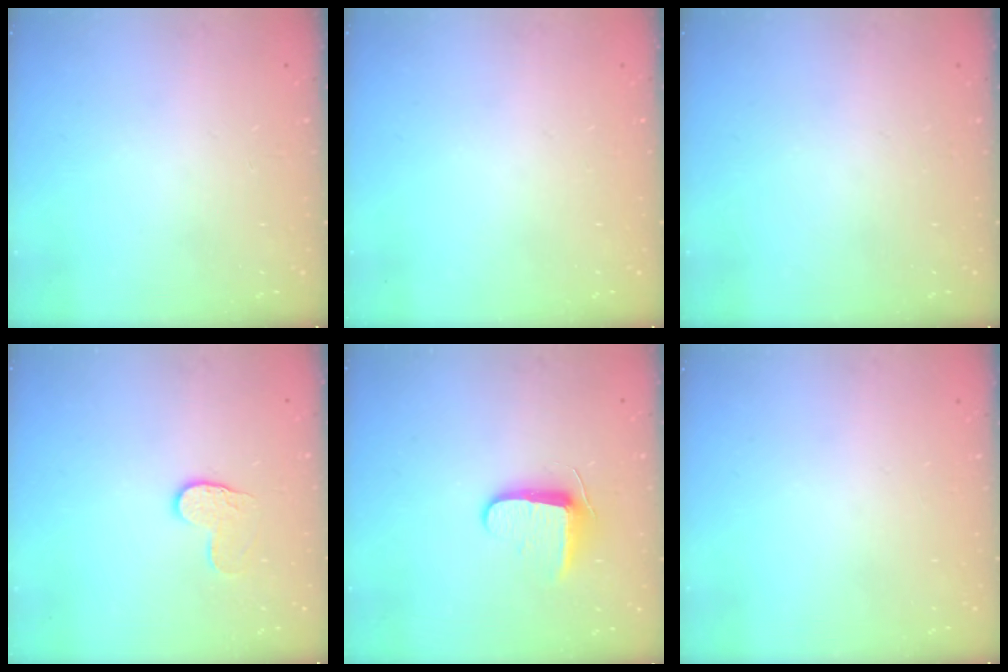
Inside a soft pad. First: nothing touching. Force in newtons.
{"total": 0.0}
{"total": 0.0}
{"total": 6.4, "press": 6.4, "slide": 0.6}
{"total": 9.1, "press": 9.0, "slide": 1.0}
{"total": 0.0}